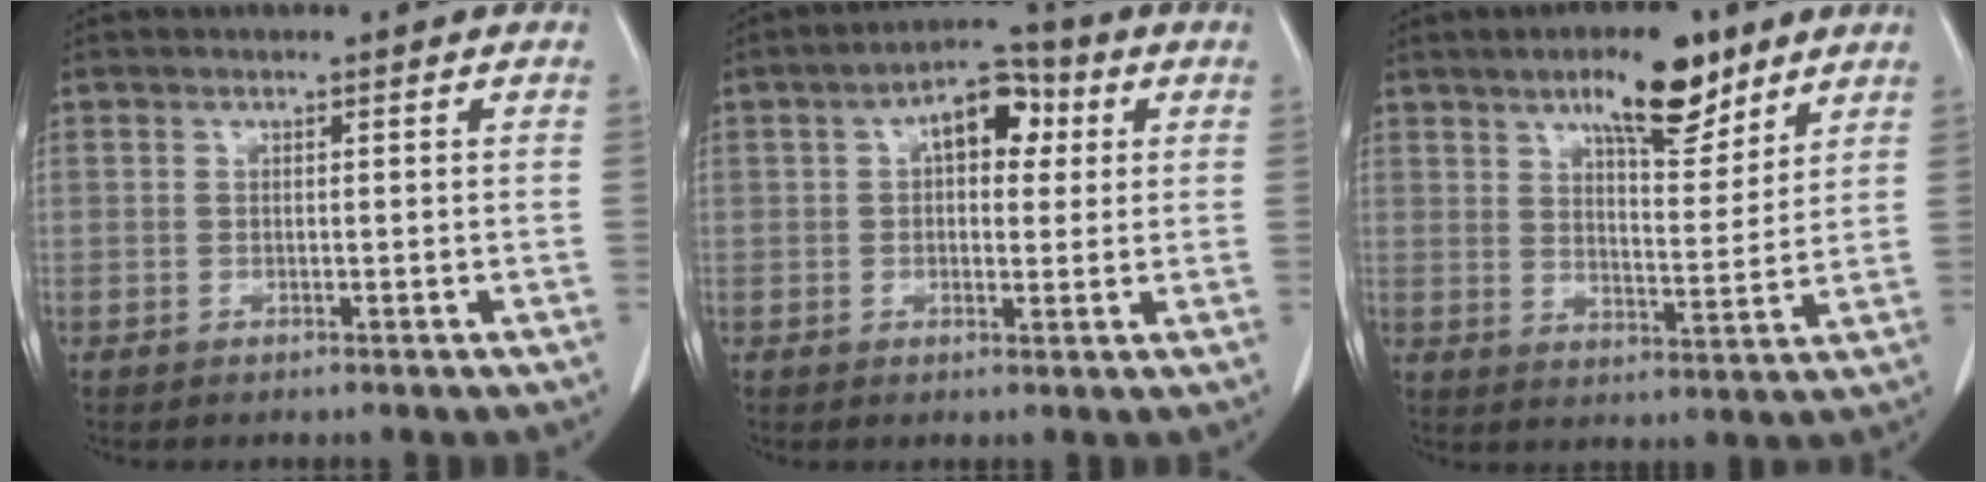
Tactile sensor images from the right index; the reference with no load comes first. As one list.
[{"total": 7.8, "force": [2.3, 4.1, 6.3], "torque": [-0.094, 0.031, 0.031]}, {"total": 11.1, "force": [7.4, 3.4, 7.4], "torque": [-0.115, 0.001, 0.119]}]